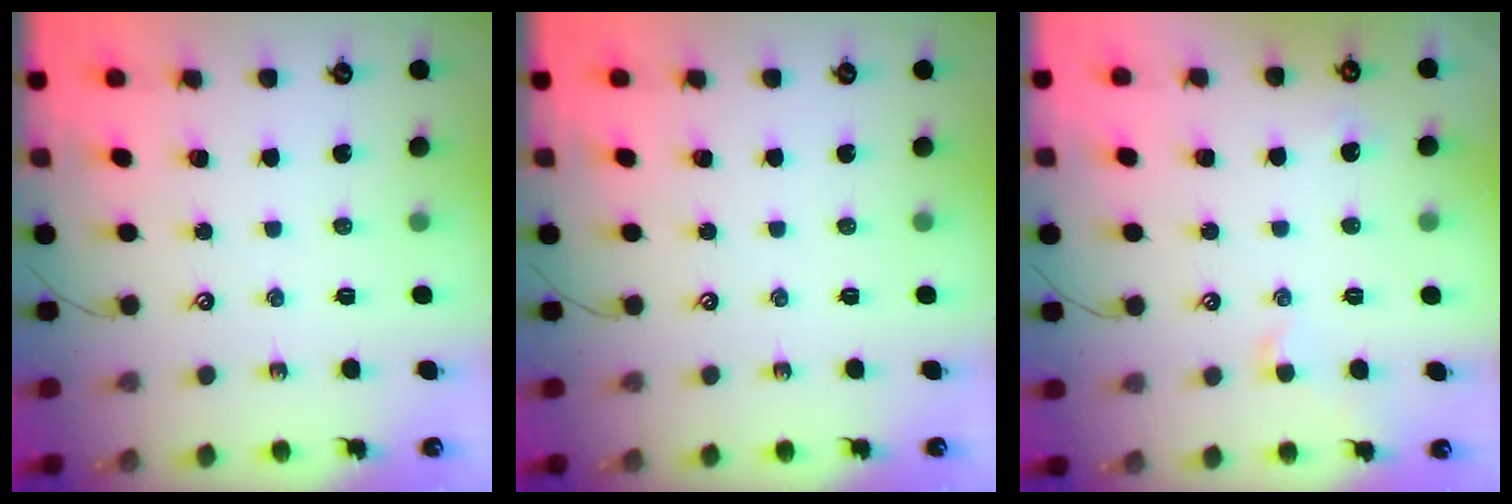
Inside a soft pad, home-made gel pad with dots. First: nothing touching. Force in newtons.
{"total": 0.0}
{"total": 0.7, "press": 0.4, "slide": 0.6}